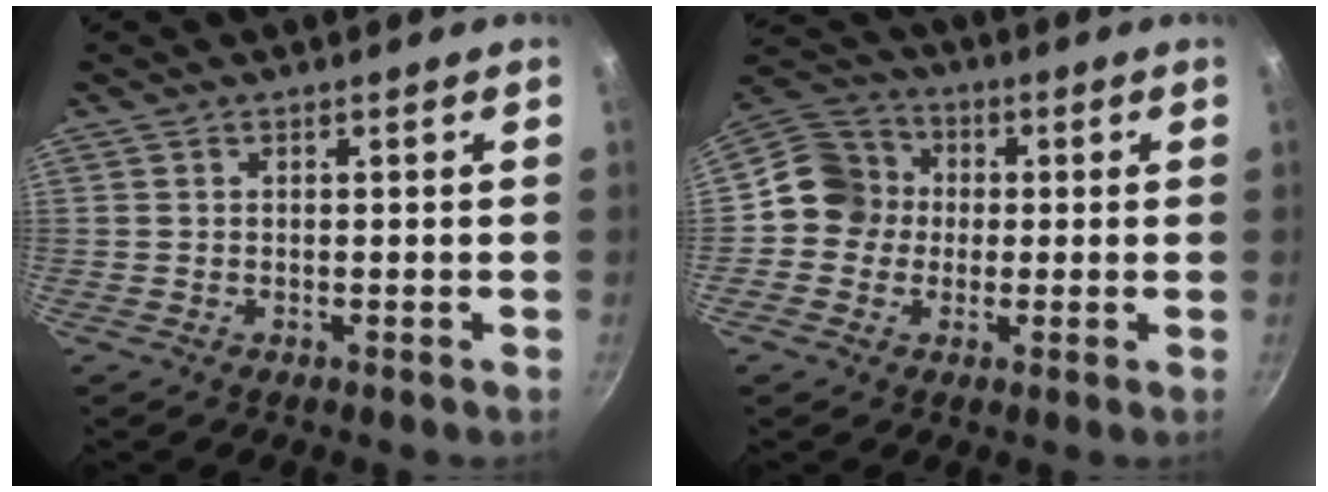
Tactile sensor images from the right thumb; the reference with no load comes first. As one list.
[{"total": 9.4, "force": [-0.1, 8.9, 3.0], "torque": [-0.015, 0.025, -0.026]}]